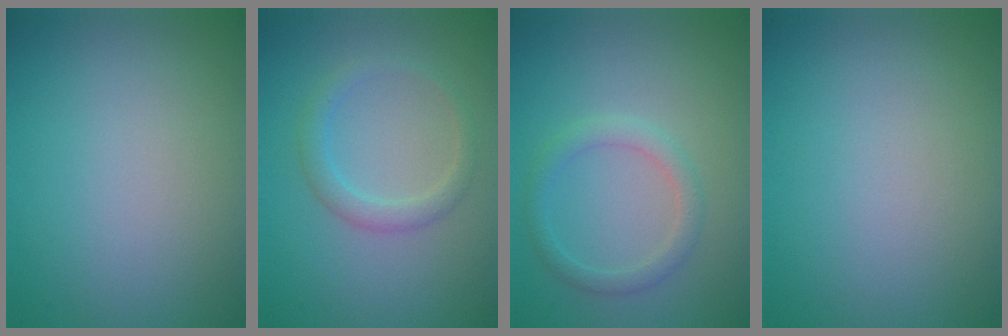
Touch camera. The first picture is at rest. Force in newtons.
{"total": 2.0, "press": 2.0, "slide": 0.2}
{"total": 2.0, "press": 2.0, "slide": 0.0}
{"total": 0.0}